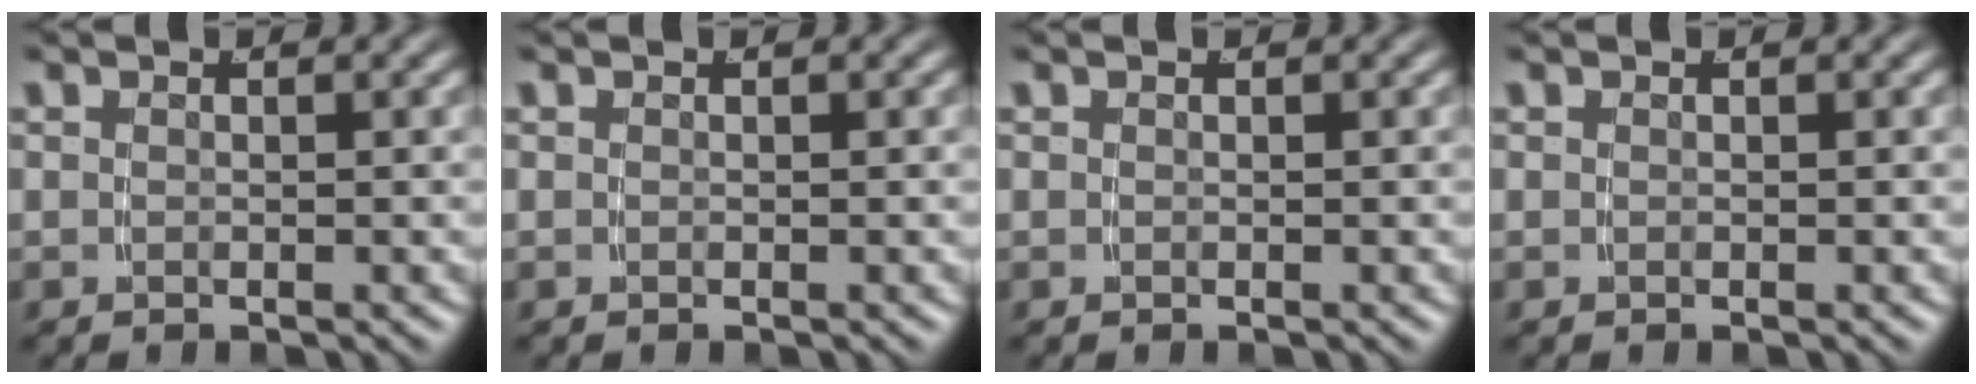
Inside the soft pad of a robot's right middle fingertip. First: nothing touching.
{"total": 0.0}
{"total": 0.0}
{"total": 0.0}